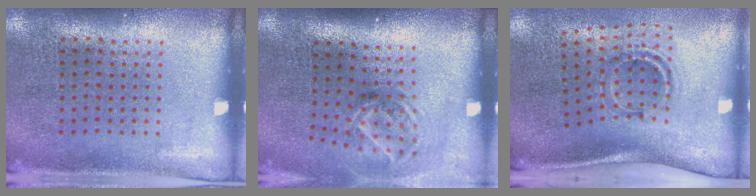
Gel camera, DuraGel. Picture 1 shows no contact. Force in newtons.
{"total": 1.9, "press": 1.3, "slide": 1.4}
{"total": 1.4, "press": 1.0, "slide": 1.0}